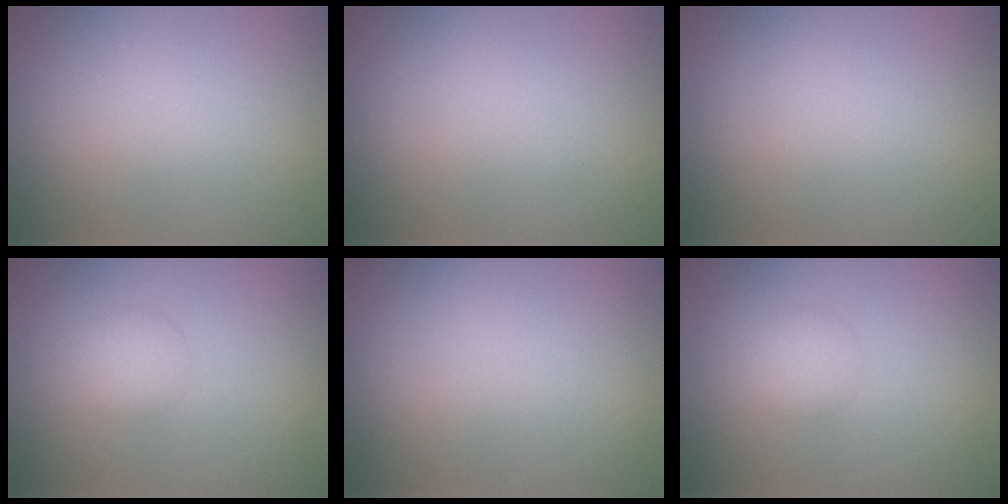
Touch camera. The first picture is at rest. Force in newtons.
{"total": 0.0}
{"total": 0.0}
{"total": 1.9, "press": 1.9, "slide": 0.0}
{"total": 0.0}
{"total": 1.9, "press": 1.9, "slide": 0.0}